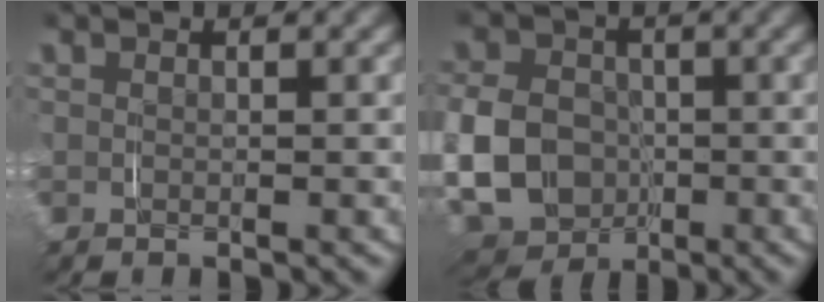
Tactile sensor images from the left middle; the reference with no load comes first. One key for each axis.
{"total": 8.3, "fx": -1.8, "fy": 7.1, "fz": 4.0, "tx": -0.104, "ty": -0.028, "tz": -0.026}